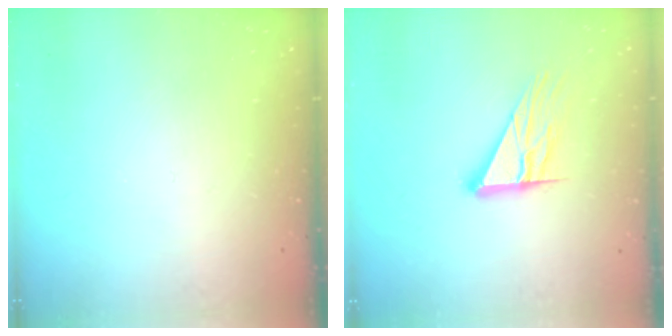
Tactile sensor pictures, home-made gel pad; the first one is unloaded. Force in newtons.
{"total": 11.7, "press": 11.7, "slide": 0.9}